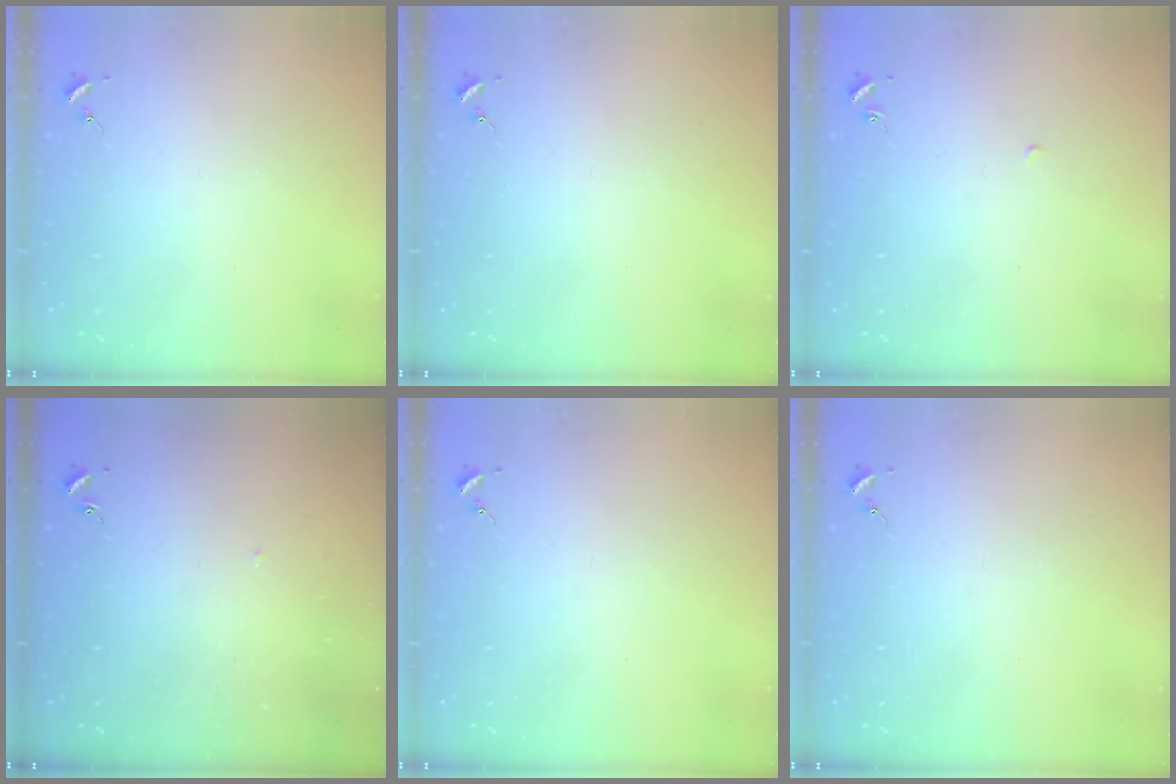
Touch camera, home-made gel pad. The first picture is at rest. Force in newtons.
{"total": 0.0}
{"total": 2.1, "press": 2.1, "slide": 0.1}
{"total": 1.2, "press": 1.2, "slide": 0.1}
{"total": 0.0}
{"total": 0.0}